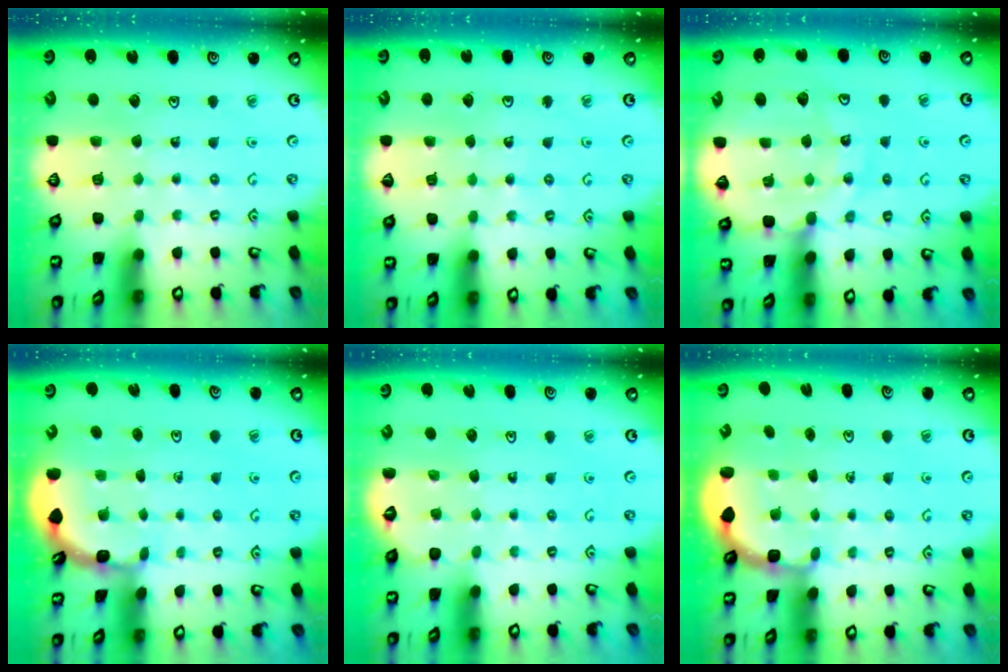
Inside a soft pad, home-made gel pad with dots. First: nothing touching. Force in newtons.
{"total": 2.7, "press": 2.7, "slide": 0.3}
{"total": 13.5, "press": 13.5, "slide": 1.2}
{"total": 2.2, "press": 2.2, "slide": 0.1}
{"total": 1.9, "press": 0.5, "slide": 1.9}
{"total": 2.7, "press": 2.3, "slide": 1.4}